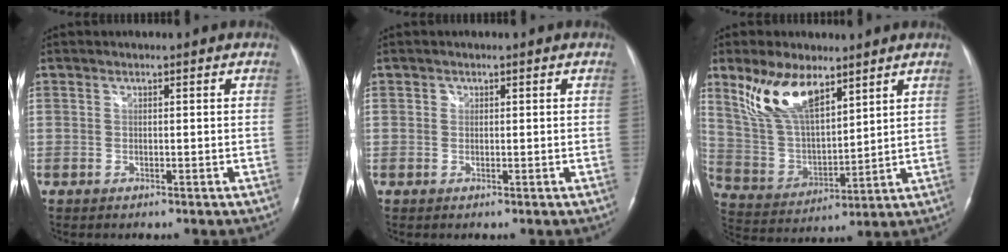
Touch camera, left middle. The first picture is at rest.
{"total": 0.7, "force": [0.1, 0.7, 0.0], "torque": [0.004, 0.002, 0.002]}
{"total": 12.4, "force": [8.0, 5.1, 7.9], "torque": [-0.164, 0.011, 0.166]}